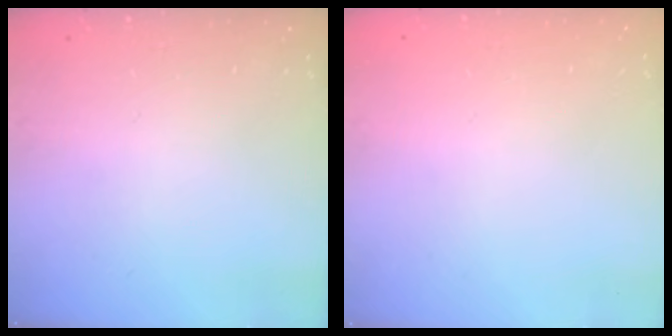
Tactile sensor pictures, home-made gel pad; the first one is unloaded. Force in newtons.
{"total": 0.0}